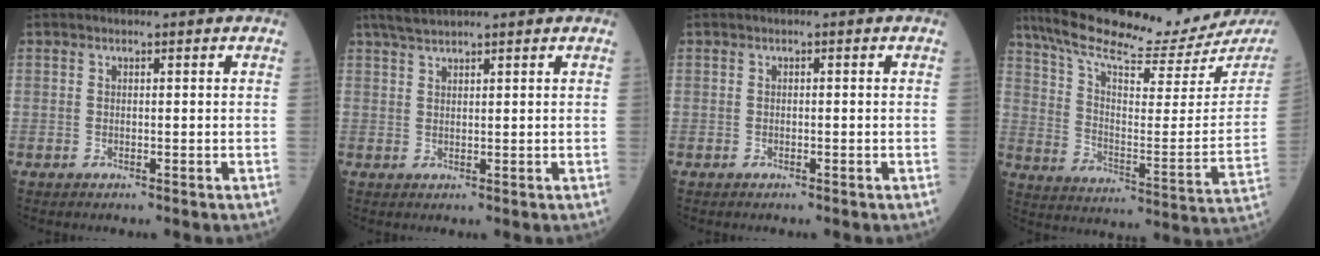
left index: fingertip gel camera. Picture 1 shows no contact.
{"total": 4.2, "force": [3.5, 0.5, 2.1], "torque": [-0.040, 0.021, 0.066]}
{"total": 0.0}
{"total": 23.2, "force": [20.2, 1.6, 11.3], "torque": [-0.193, -0.062, 0.290]}